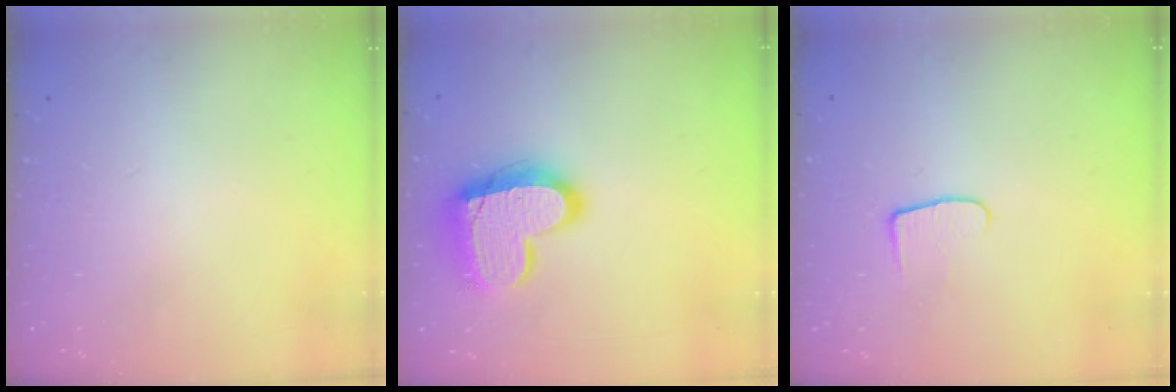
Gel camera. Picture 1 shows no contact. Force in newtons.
{"total": 17.2, "press": 17.2, "slide": 1.3}
{"total": 6.1, "press": 6.0, "slide": 0.6}